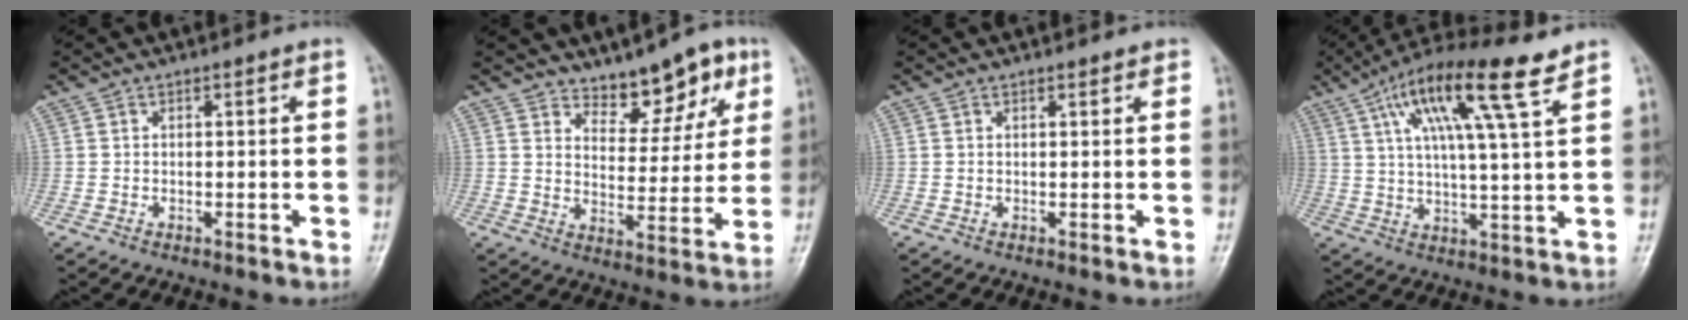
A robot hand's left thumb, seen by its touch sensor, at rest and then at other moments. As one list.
[{"total": 9.3, "force": [6.4, 4.6, 4.9], "torque": [-0.026, -0.044, 0.098]}, {"total": 0.8, "force": [0.7, 0.4, 0.3], "torque": [-0.002, -0.003, 0.007]}, {"total": 15.3, "force": [8.1, 1.8, 12.9], "torque": [-0.228, -0.006, 0.136]}]